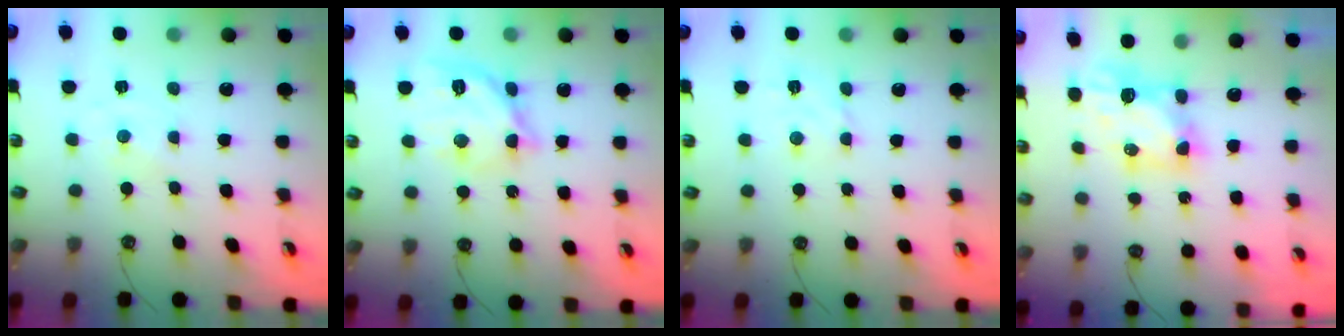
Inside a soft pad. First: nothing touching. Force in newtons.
{"total": 15.3, "press": 15.2, "slide": 1.3}
{"total": 3.1, "press": 3.1, "slide": 0.5}
{"total": 6.7, "press": 6.7, "slide": 0.4}